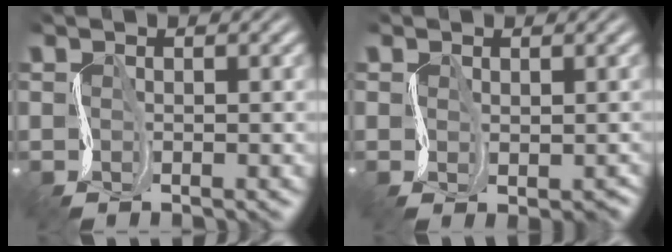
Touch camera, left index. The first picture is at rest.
{"total": 1.4, "force": [-0.6, 1.2, 0.5], "torque": [-0.012, -0.003, -0.010]}